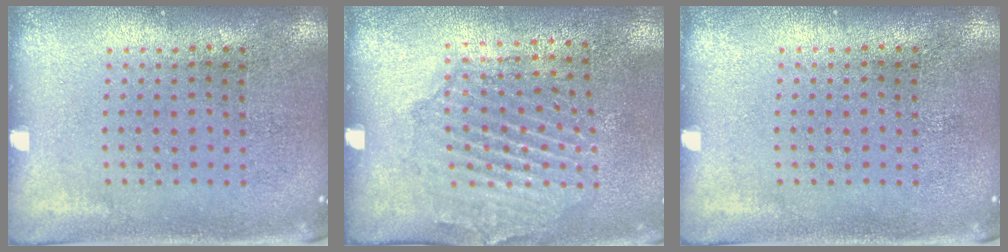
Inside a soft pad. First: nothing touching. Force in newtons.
{"total": 1.6, "press": 1.4, "slide": 0.7}
{"total": 0.0}